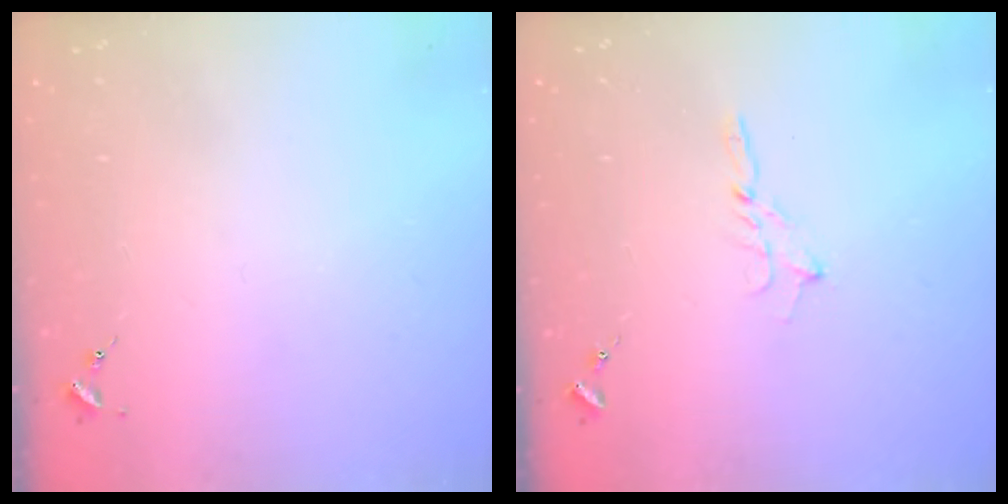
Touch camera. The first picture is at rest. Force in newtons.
{"total": 2.7, "press": 2.7, "slide": 0.2}